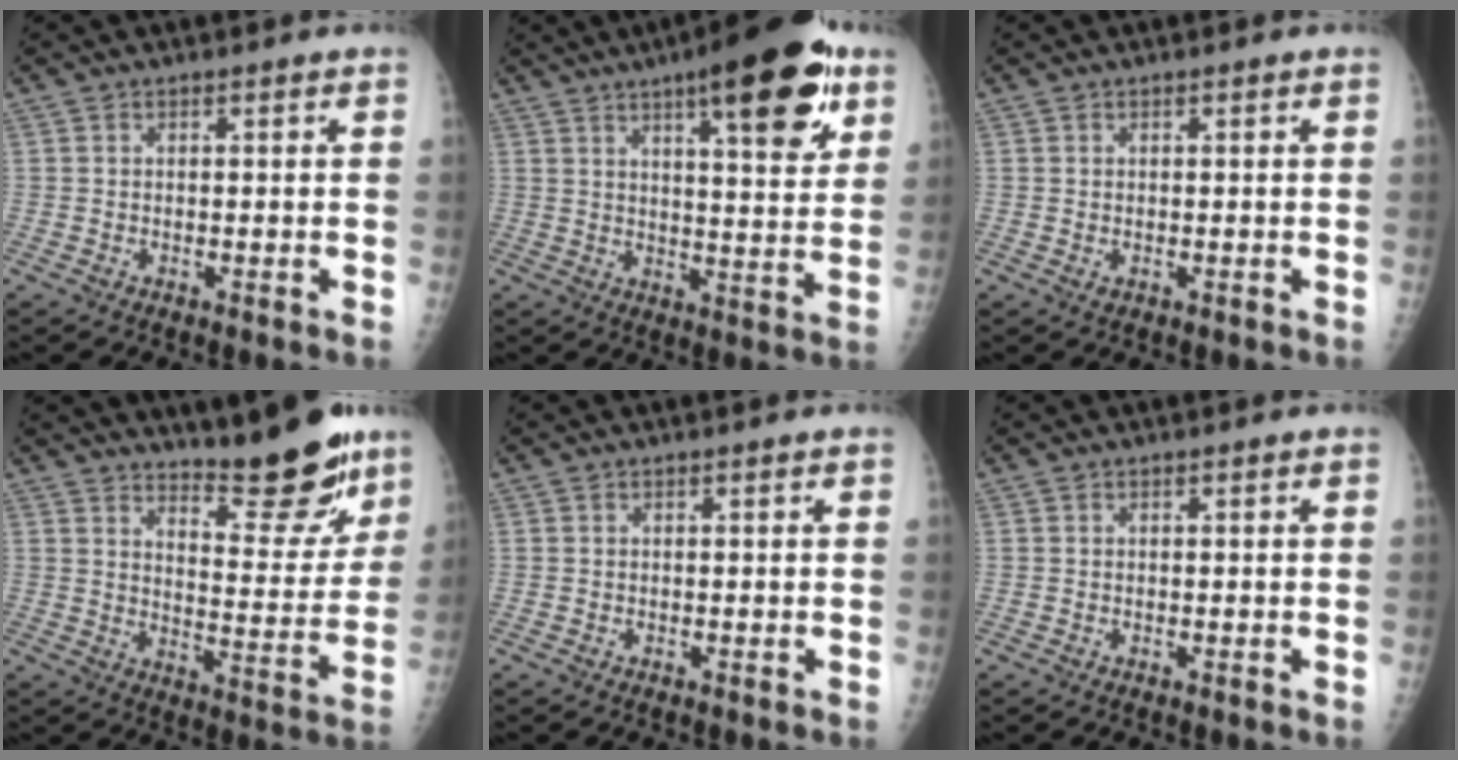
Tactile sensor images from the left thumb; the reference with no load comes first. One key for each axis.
{"total": 17.9, "fx": 9.5, "fy": 5.0, "fz": 14.3, "tx": -0.169, "ty": -0.037, "tz": 0.130}
{"total": 1.0, "fx": 0.3, "fy": 0.5, "fz": 0.9, "tx": -0.014, "ty": -0.002, "tz": 0.008}
{"total": 15.6, "fx": 12.5, "fy": 4.0, "fz": 8.5, "tx": -0.082, "ty": -0.104, "tz": 0.182}
{"total": 0.0}
{"total": 0.0}